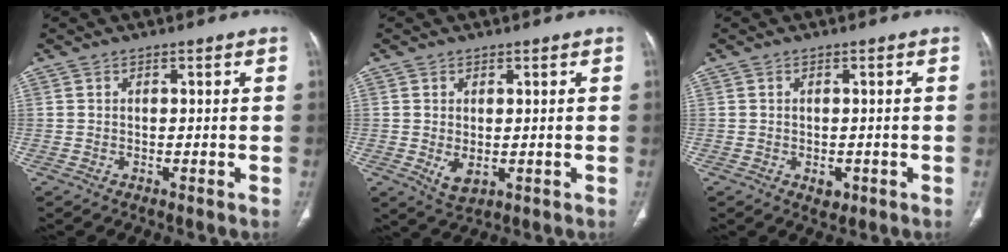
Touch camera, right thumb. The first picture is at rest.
{"total": 3.5, "force": [-0.4, 2.0, 2.9], "torque": [-0.045, -0.009, 0.007]}
{"total": 2.1, "force": [-0.7, 1.5, 1.3], "torque": [-0.011, 0.000, -0.003]}